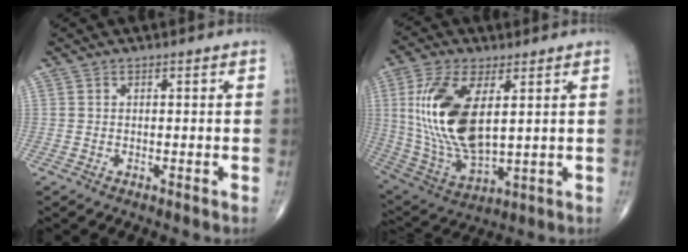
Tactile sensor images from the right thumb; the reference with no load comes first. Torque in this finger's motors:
{"motor_torque": [0.29, 0.63, 1.97, 0.80, 0.52]}